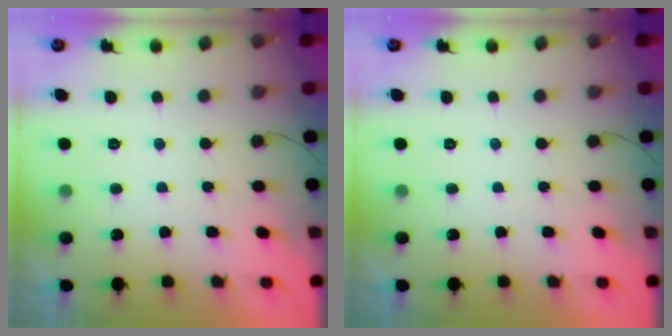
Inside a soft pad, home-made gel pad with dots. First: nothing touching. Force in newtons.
{"total": 0.0}